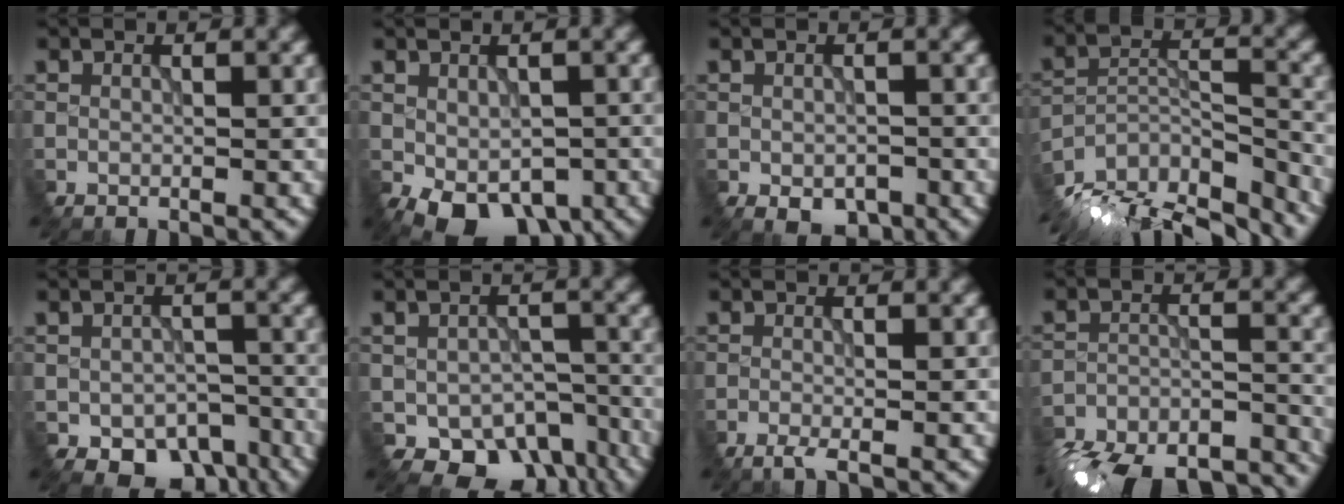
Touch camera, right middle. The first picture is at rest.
{"total": 6.8, "force": [-3.5, 4.0, 4.2], "torque": [-0.066, -0.025, -0.039]}
{"total": 3.2, "force": [-1.7, 2.0, 1.7], "torque": [-0.021, -0.018, -0.023]}
{"total": 15.0, "force": [-13.5, 4.8, 4.3], "torque": [-0.073, -0.003, -0.185]}
{"total": 6.3, "force": [-3.8, 3.8, 3.3], "torque": [-0.047, -0.033, -0.042]}
{"total": 7.2, "force": [-3.9, 4.7, 3.8], "torque": [-0.051, -0.035, -0.040]}
{"total": 1.7, "force": [-1.4, -0.2, 1.0], "torque": [-0.015, -0.002, -0.031]}
{"total": 19.4, "force": [-18.4, 5.1, 3.5], "torque": [-0.051, -0.031, -0.226]}